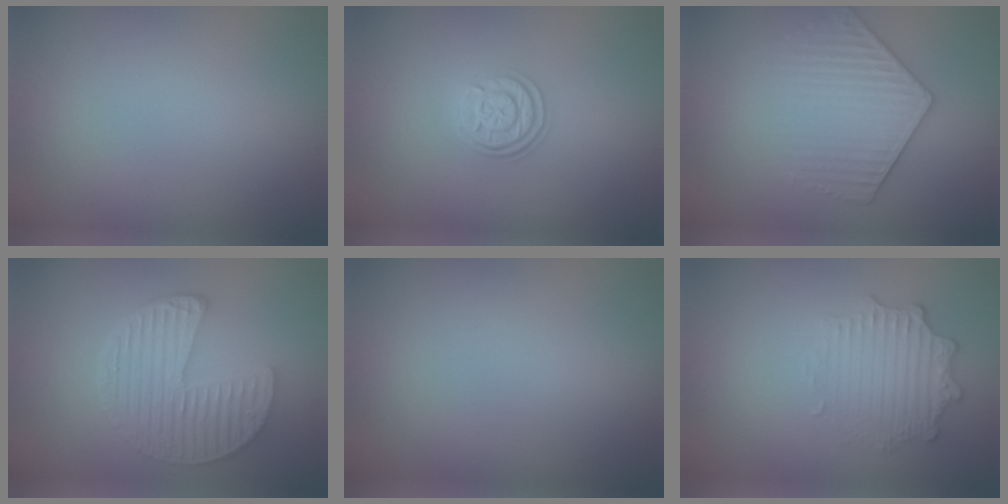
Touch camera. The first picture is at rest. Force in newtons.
{"total": 3.1, "press": 2.5, "slide": 1.8}
{"total": 4.4, "press": 3.8, "slide": 2.3}
{"total": 6.0, "press": 4.8, "slide": 3.6}
{"total": 0.0}
{"total": 3.4, "press": 2.7, "slide": 2.1}